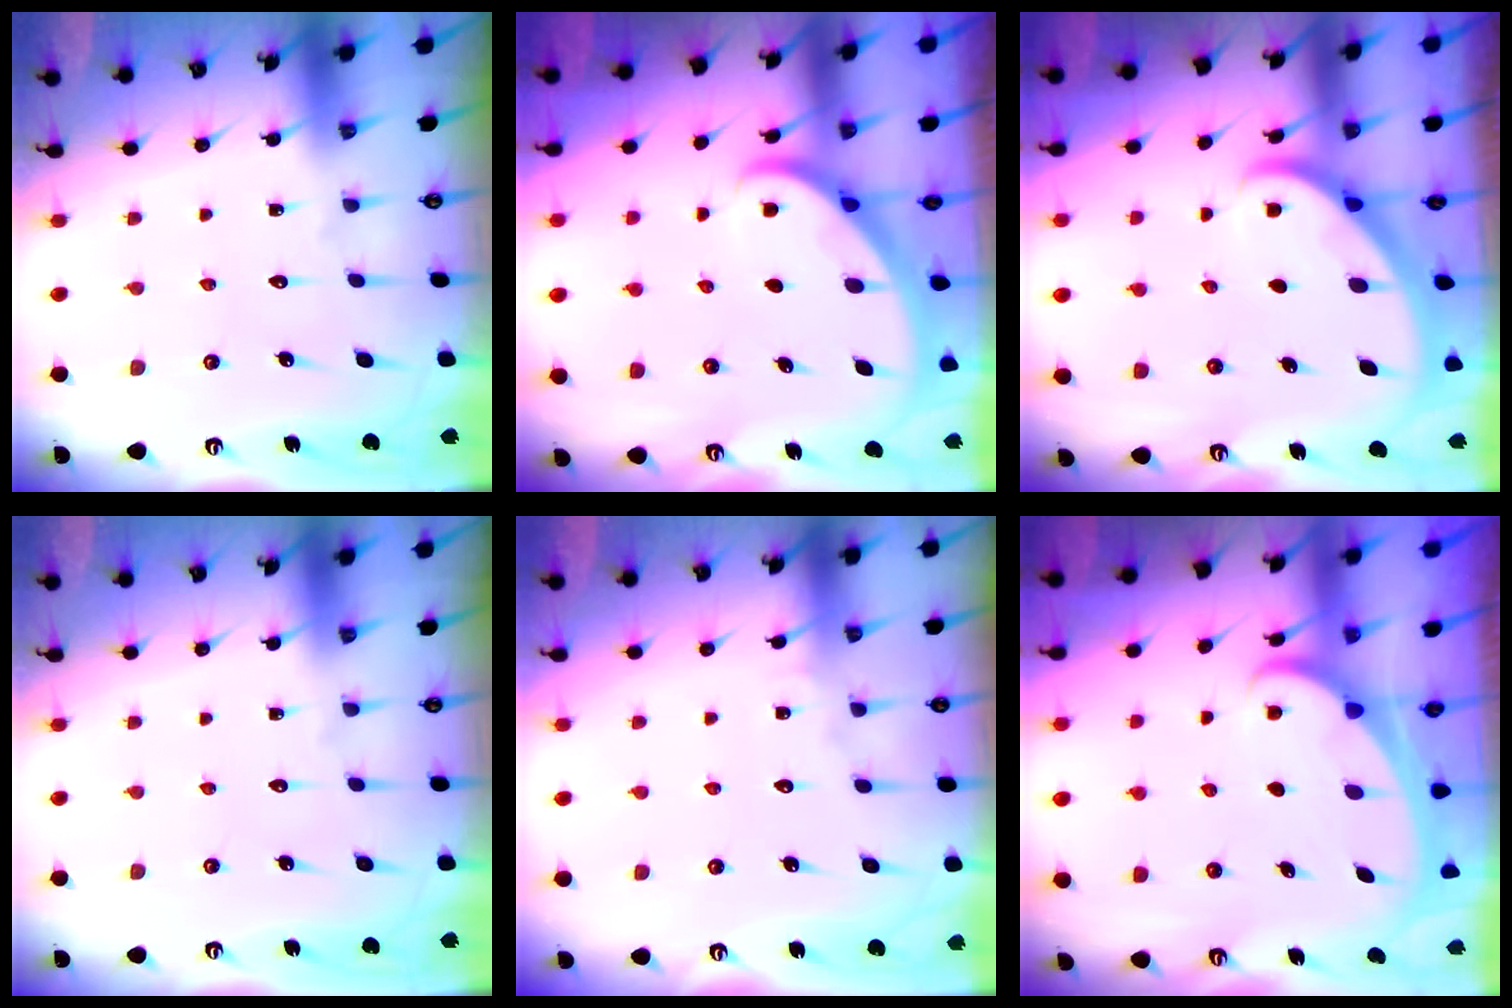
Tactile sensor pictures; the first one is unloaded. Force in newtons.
{"total": 2.9, "press": 2.9, "slide": 0.2}
{"total": 2.6, "press": 2.6, "slide": 0.2}
{"total": 0.0}
{"total": 1.9, "press": 1.9, "slide": 0.2}
{"total": 1.9, "press": 1.9, "slide": 0.3}